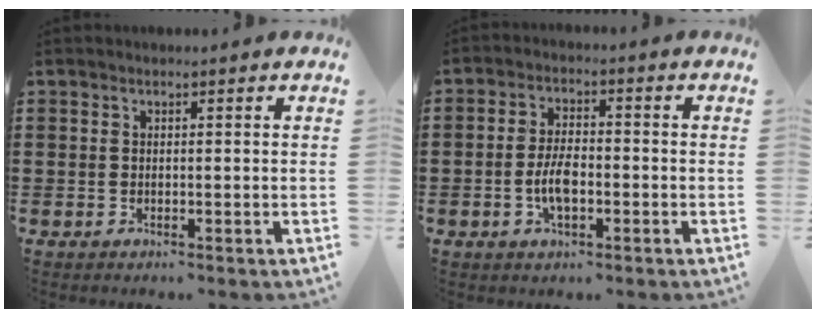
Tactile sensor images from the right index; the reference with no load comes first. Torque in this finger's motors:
{"motor_torque": [1.07, 1.07, 0.19, 0.05]}